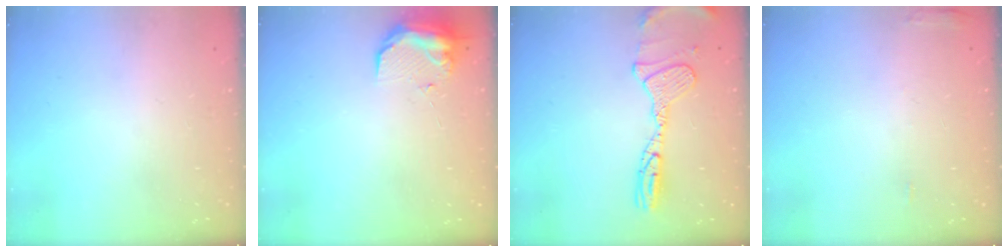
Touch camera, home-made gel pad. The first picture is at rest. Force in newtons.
{"total": 9.1, "press": 9.1, "slide": 0.5}
{"total": 14.0, "press": 13.9, "slide": 1.7}
{"total": 4.1, "press": 3.9, "slide": 1.1}